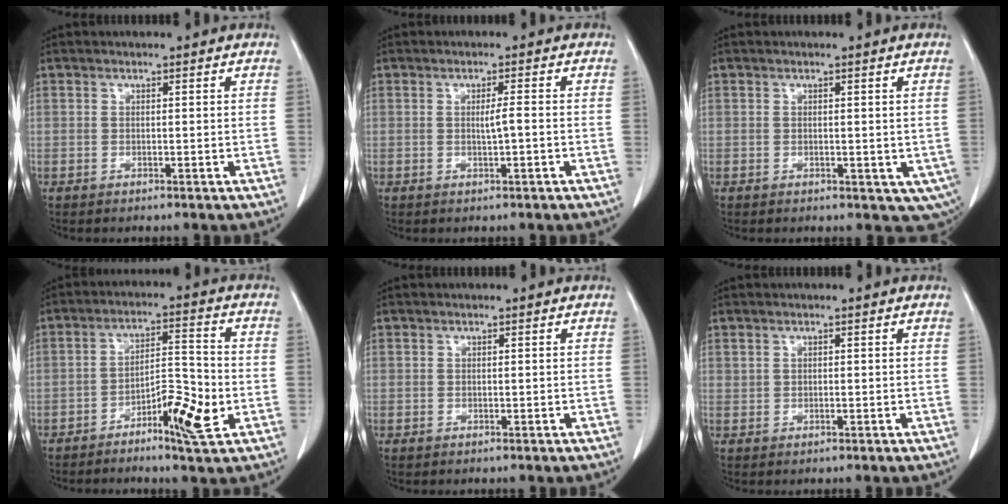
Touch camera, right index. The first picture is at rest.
{"total": 2.0, "force": [-0.3, -0.1, 2.0], "torque": [-0.033, 0.002, -0.005]}
{"total": 5.3, "force": [-0.9, 3.2, 4.2], "torque": [-0.033, -0.008, -0.005]}
{"total": 8.4, "force": [-3.3, 1.6, 7.6], "torque": [-0.121, 0.010, -0.052]}
{"total": 0.0}
{"total": 0.0}